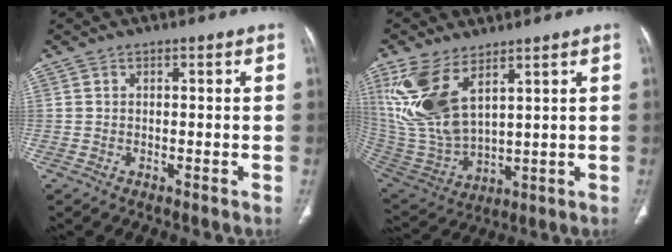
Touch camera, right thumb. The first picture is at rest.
{"total": 15.4, "force": [7.5, 7.3, 11.3], "torque": [-0.238, -0.031, 0.173]}